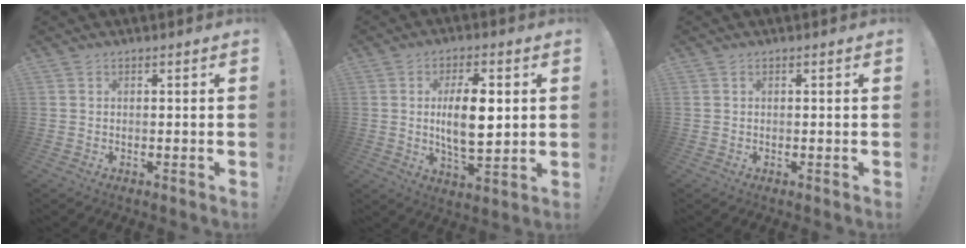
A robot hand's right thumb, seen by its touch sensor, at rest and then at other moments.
{"total": 12.3, "force": [1.5, 5.1, 11.1], "torque": [-0.201, -0.006, 0.016]}
{"total": 0.0}